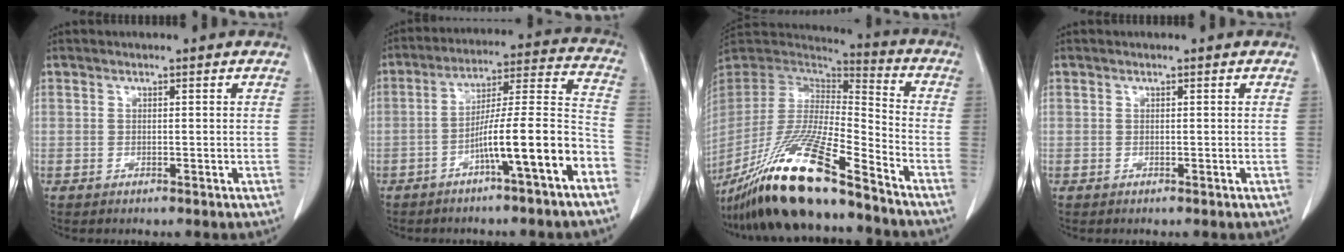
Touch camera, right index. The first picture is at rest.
{"total": 13.4, "force": [-6.3, 0.1, 11.9], "torque": [-0.185, 0.022, -0.100]}
{"total": 21.9, "force": [-16.2, 2.0, 14.6], "torque": [-0.297, -0.047, -0.302]}
{"total": 0.0}